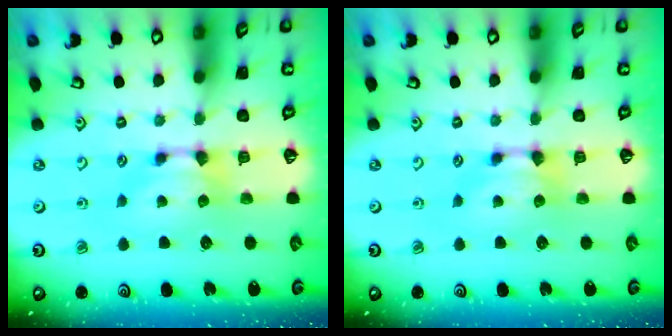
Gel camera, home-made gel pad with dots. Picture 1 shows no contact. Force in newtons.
{"total": 0.0}